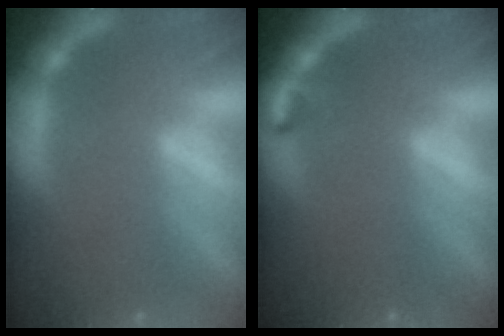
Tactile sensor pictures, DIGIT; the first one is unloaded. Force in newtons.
{"total": 0.9}